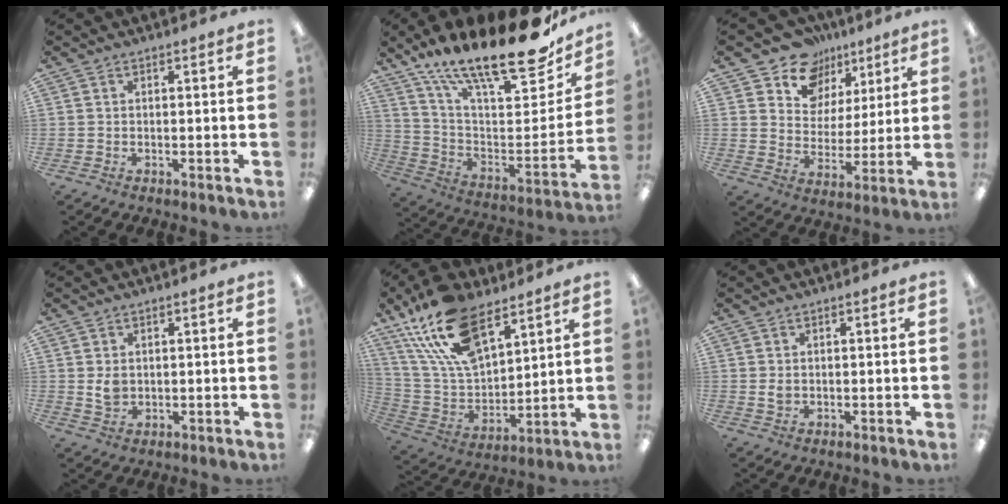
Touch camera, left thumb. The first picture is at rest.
{"total": 22.8, "force": [17.0, 6.4, 13.8], "torque": [-0.208, -0.126, 0.281]}
{"total": 12.2, "force": [8.6, 8.5, 1.7], "torque": [-0.041, -0.065, 0.166]}
{"total": 3.4, "force": [0.8, 2.5, 2.2], "torque": [-0.043, -0.002, 0.010]}
{"total": 21.4, "force": [13.5, 10.4, 13.0], "torque": [-0.267, -0.059, 0.245]}
{"total": 1.6, "force": [0.3, 1.0, 1.2], "torque": [-0.024, 0.004, 0.004]}